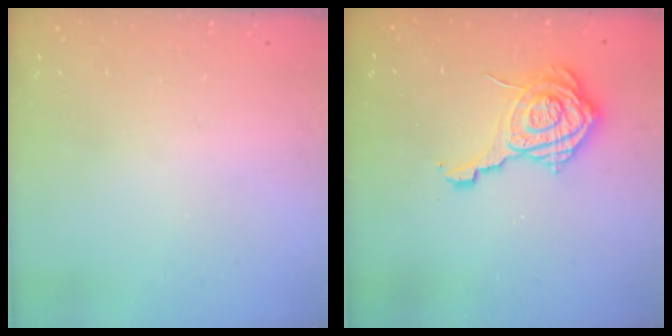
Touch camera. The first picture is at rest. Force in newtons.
{"total": 14.4, "press": 14.4, "slide": 0.9}